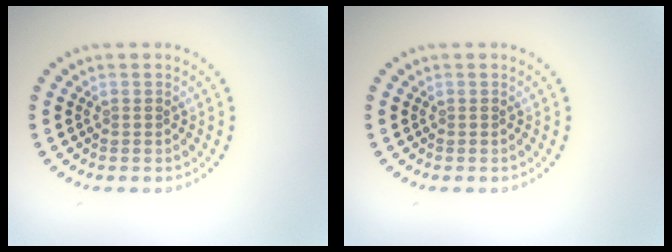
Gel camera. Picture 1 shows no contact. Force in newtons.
{"total": 0.0}